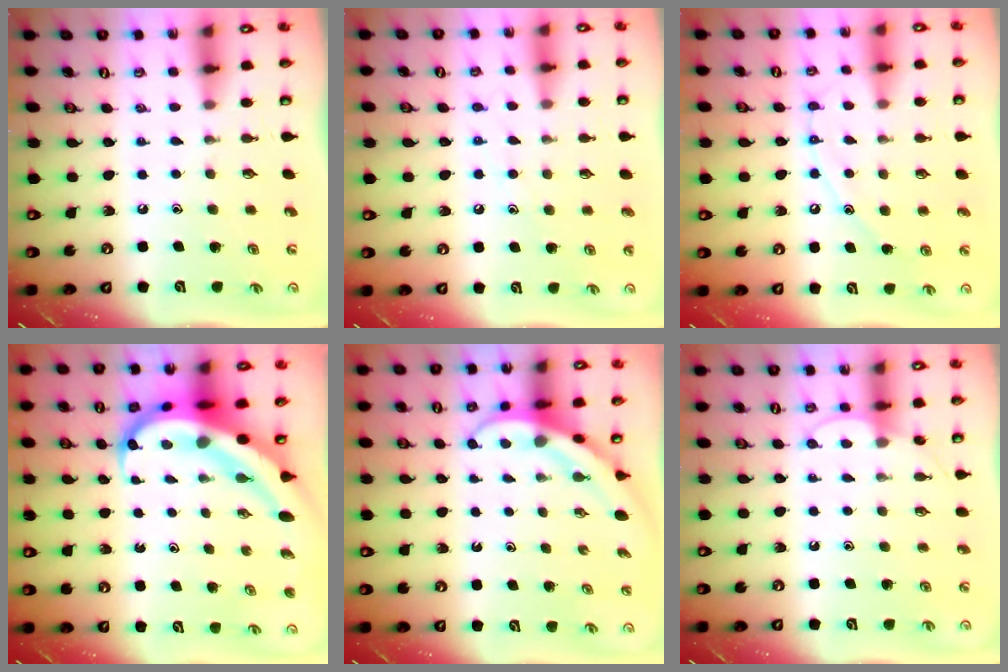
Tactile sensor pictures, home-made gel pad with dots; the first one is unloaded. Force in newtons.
{"total": 7.0, "press": 7.0, "slide": 0.6}
{"total": 8.8, "press": 8.8, "slide": 0.7}
{"total": 11.5, "press": 11.3, "slide": 2.2}
{"total": 4.0, "press": 4.0, "slide": 0.4}
{"total": 6.1, "press": 6.1, "slide": 0.6}